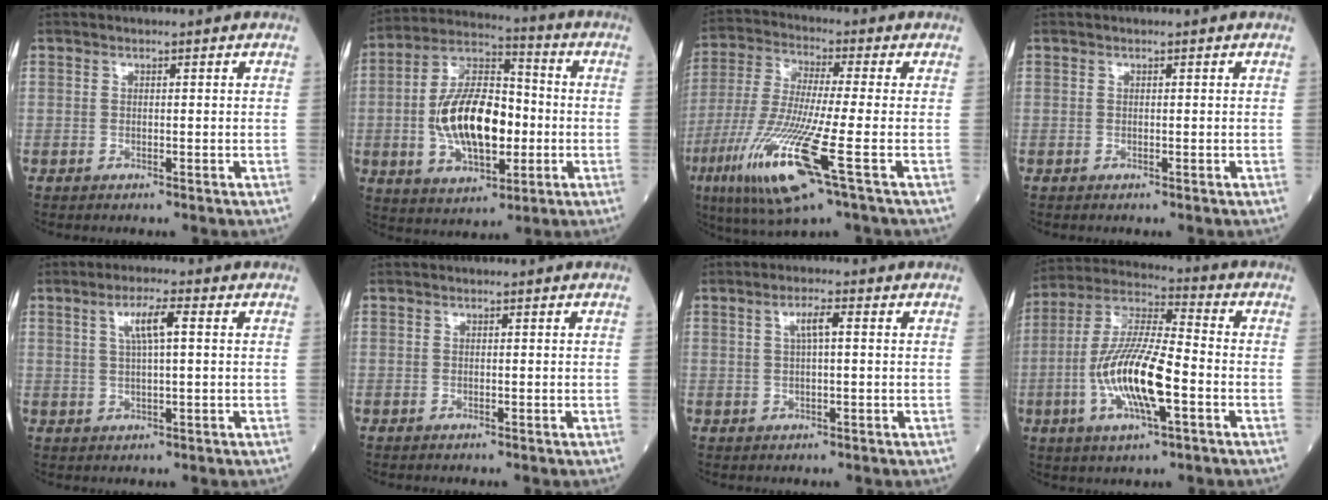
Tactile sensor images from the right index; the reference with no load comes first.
{"total": 16.1, "force": [-1.9, 7.4, 14.1], "torque": [-0.274, 0.013, -0.030]}
{"total": 15.7, "force": [-6.3, 0.5, 14.4], "torque": [-0.310, -0.038, -0.121]}
{"total": 0.0}
{"total": 4.8, "force": [1.5, 0.5, 4.6], "torque": [-0.088, 0.006, 0.029]}
{"total": 0.0}
{"total": 3.0, "force": [0.8, 0.4, 2.9], "torque": [-0.056, 0.006, 0.015]}
{"total": 14.8, "force": [-3.7, 2.9, 14.0], "torque": [-0.285, -0.002, -0.071]}